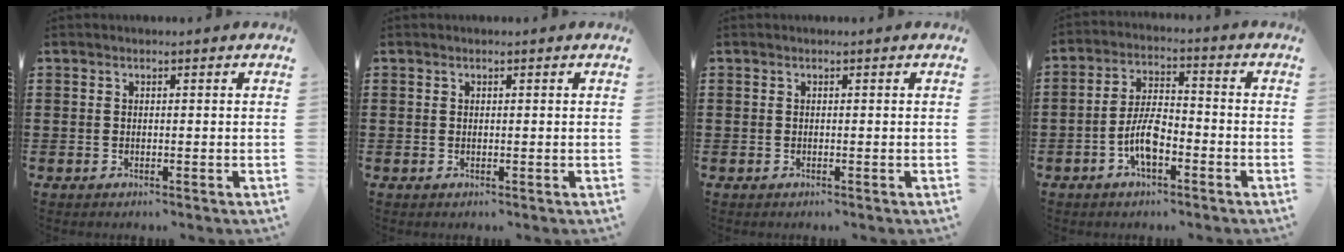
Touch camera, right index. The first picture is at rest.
{"total": 0.0}
{"total": 0.0}
{"total": 6.7, "force": [-2.7, 2.7, 5.5], "torque": [-0.124, 0.002, -0.058]}